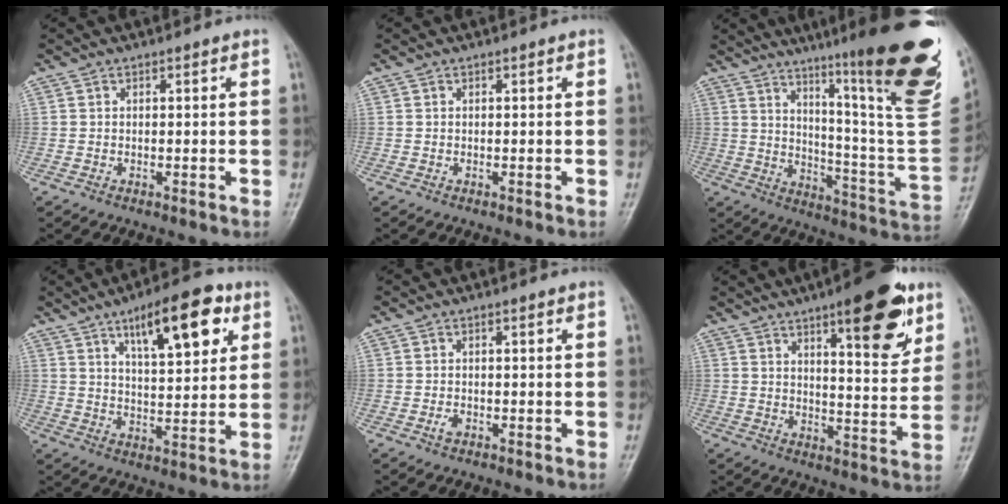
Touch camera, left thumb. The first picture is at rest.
{"total": 0.0}
{"total": 29.3, "force": [16.5, 3.2, 24.0], "torque": [-0.277, -0.083, 0.243]}
{"total": 14.6, "force": [7.1, 5.2, 11.6], "torque": [-0.145, -0.023, 0.106]}
{"total": 1.2, "force": [-0.5, 0.7, 0.8], "torque": [-0.015, 0.001, -0.010]}
{"total": 15.2, "force": [8.5, 4.4, 11.8], "torque": [-0.133, -0.044, 0.118]}